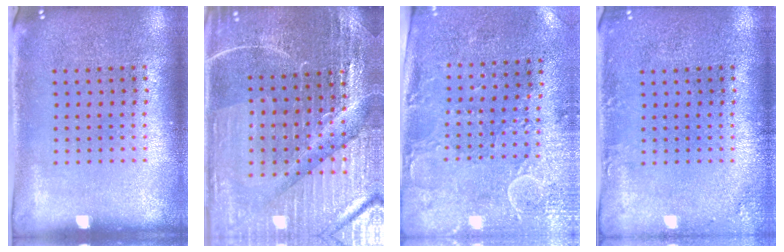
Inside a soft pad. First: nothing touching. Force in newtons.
{"total": 4.5, "press": 4.4, "slide": 1.3}
{"total": 2.9, "press": 2.4, "slide": 1.7}
{"total": 1.3, "press": 1.3, "slide": 0.0}